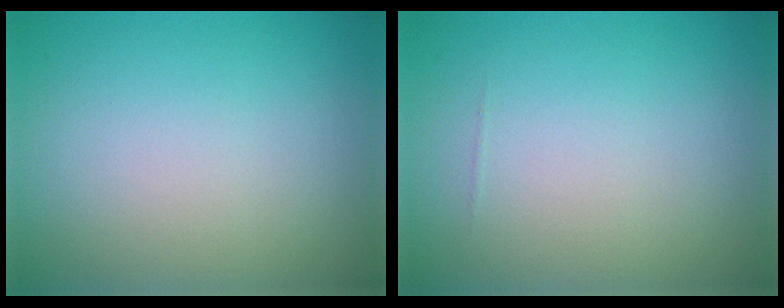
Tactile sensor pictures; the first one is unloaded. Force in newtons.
{"total": 0.0}